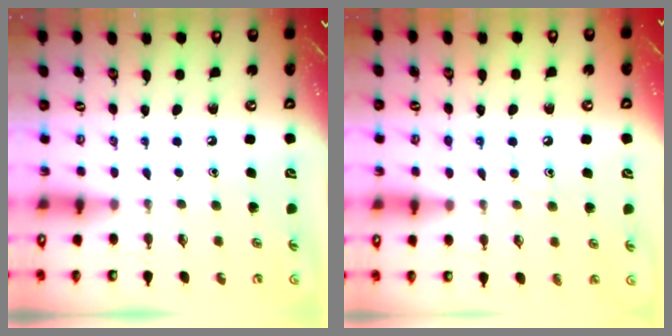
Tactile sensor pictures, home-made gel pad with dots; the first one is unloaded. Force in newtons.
{"total": 6.9, "press": 6.9, "slide": 0.5}